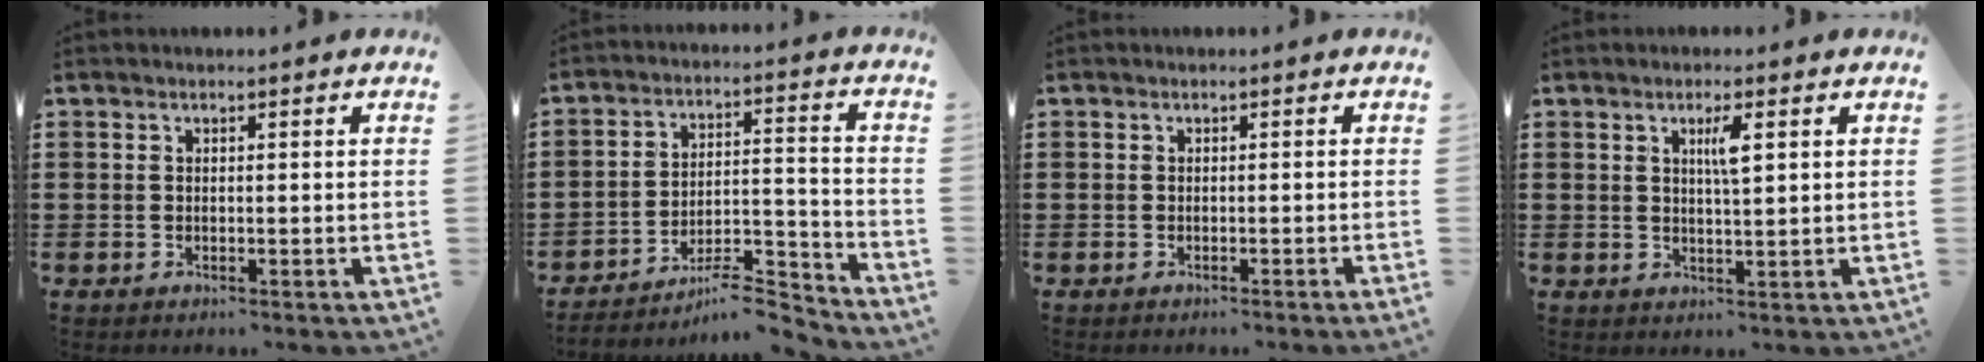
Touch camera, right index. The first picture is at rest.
{"total": 7.7, "force": [-7.0, 1.6, 3.0], "torque": [-0.038, 0.017, -0.131]}
{"total": 0.6, "force": [-0.5, -0.2, 0.3], "torque": [-0.007, -0.001, -0.011]}
{"total": 3.1, "force": [1.1, 0.5, 2.8], "torque": [-0.050, 0.001, 0.014]}